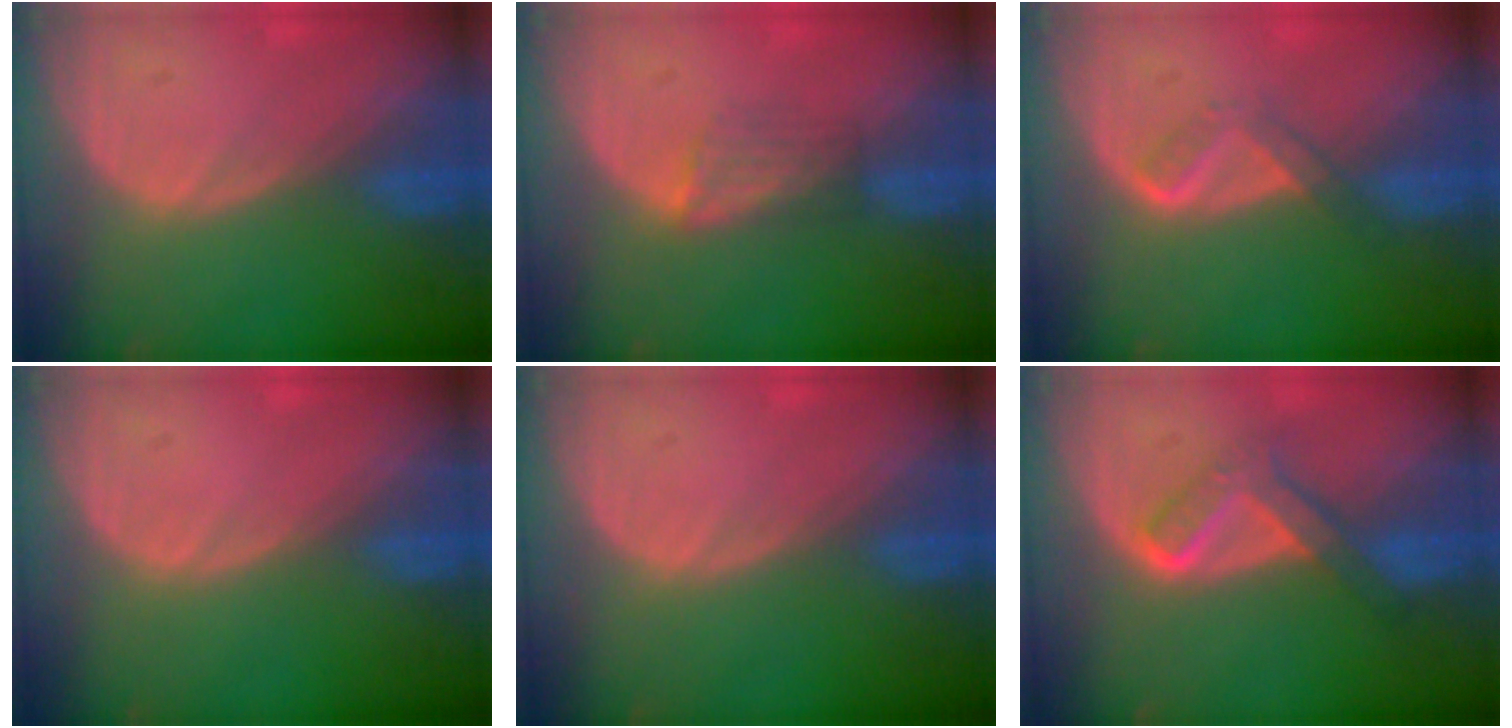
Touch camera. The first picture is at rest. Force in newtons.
{"total": 3.2, "press": 2.9, "slide": 1.4}
{"total": 2.8, "press": 2.7, "slide": 0.7}
{"total": 0.0}
{"total": 0.0}
{"total": 5.4, "press": 5.4, "slide": 0.7}